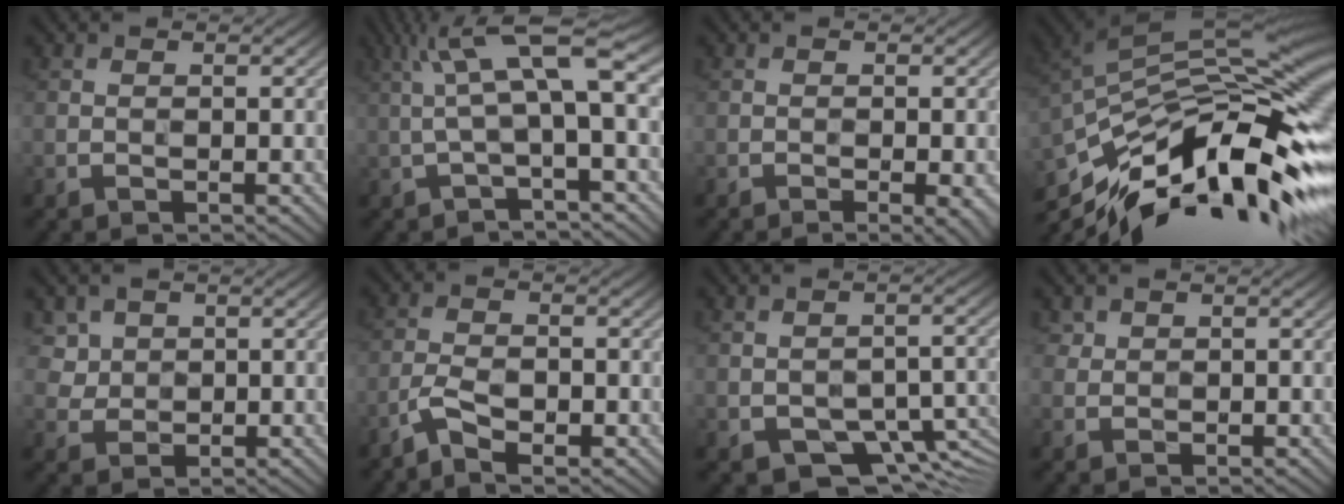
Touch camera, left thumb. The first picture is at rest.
{"total": 9.0, "force": [1.3, 1.8, 8.7], "torque": [-0.161, 0.027, 0.019]}
{"total": 2.3, "force": [-1.1, 0.4, 1.9], "torque": [-0.028, 0.004, -0.011]}
{"total": 16.6, "force": [-7.6, 5.6, 13.6], "torque": [-0.245, 0.010, -0.149]}
{"total": 4.4, "force": [1.9, 3.7, 1.4], "torque": [-0.056, -0.003, 0.043]}
{"total": 4.3, "force": [-2.8, 1.4, 3.0], "torque": [-0.066, 0.003, -0.063]}
{"total": 8.3, "force": [-4.6, 4.5, 5.3], "torque": [-0.078, -0.015, -0.069]}
{"total": 1.4, "force": [0.8, 1.2, 0.2], "torque": [-0.002, 0.000, 0.011]}